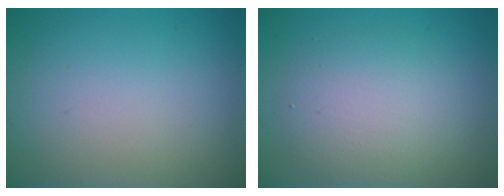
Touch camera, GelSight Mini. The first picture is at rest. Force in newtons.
{"total": 4.4, "press": 4.4, "slide": 0.3}